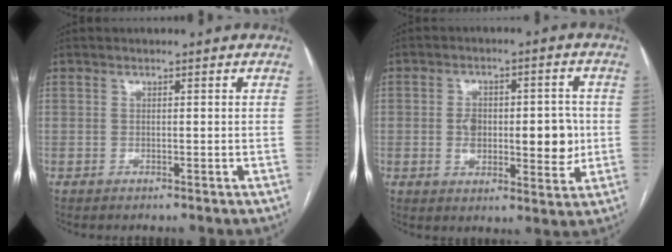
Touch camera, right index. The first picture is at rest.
{"total": 10.4, "force": [-0.4, 5.1, 9.1], "torque": [-0.132, 0.009, 0.004]}